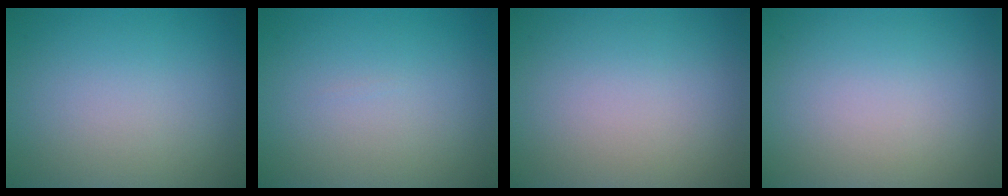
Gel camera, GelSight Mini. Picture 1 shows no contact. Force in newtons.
{"total": 0.0}
{"total": 0.0}
{"total": 0.0}